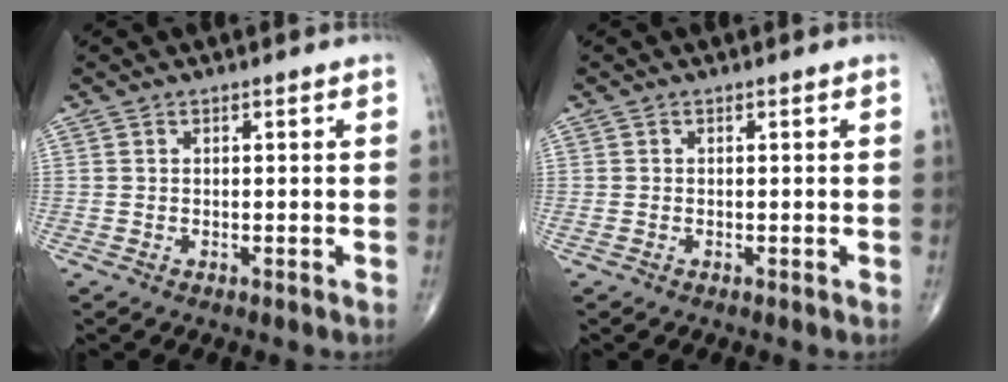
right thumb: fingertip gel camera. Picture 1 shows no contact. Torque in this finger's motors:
{"motor_torque": [-0.38, 0.11, 0.02, 0.11, 0.01]}